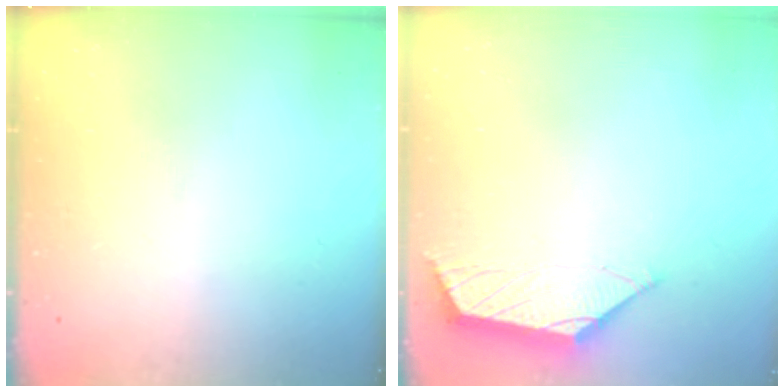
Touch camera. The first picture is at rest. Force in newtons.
{"total": 1.4, "press": 1.4, "slide": 0.2}